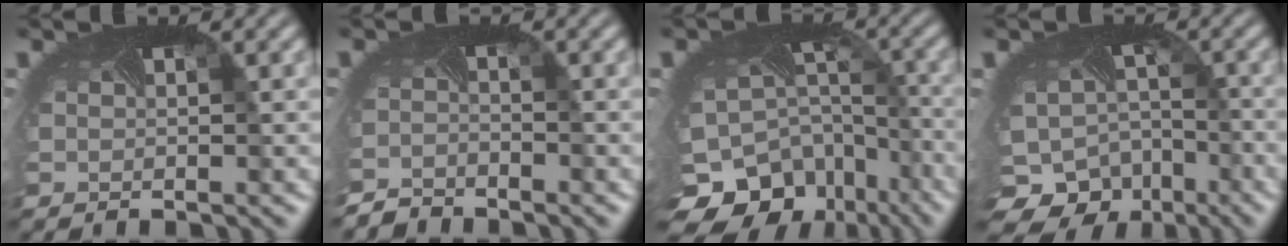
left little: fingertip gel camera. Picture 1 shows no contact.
{"total": 2.7, "force": [-2.6, 0.3, -0.8], "torque": [-0.003, -0.016, -0.054]}
{"total": 14.6, "force": [-9.4, 9.9, 5.1], "torque": [-0.135, -0.057, -0.108]}
{"total": 11.6, "force": [-7.4, 8.4, 3.0], "torque": [-0.068, -0.052, -0.075]}